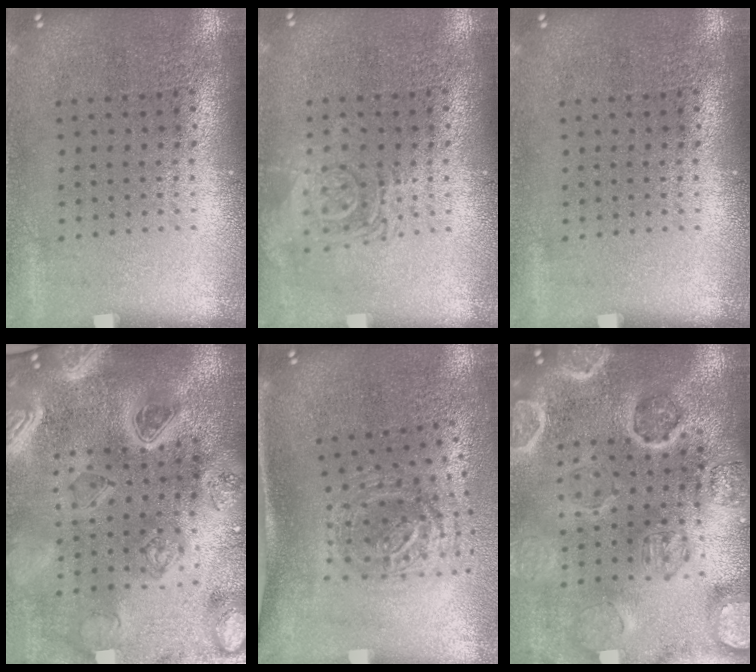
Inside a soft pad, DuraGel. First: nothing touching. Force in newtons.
{"total": 1.6, "press": 1.6, "slide": 0.3}
{"total": 0.0}
{"total": 5.1, "press": 4.3, "slide": 2.6}
{"total": 1.3, "press": 1.1, "slide": 0.7}
{"total": 2.9, "press": 2.9, "slide": 0.3}